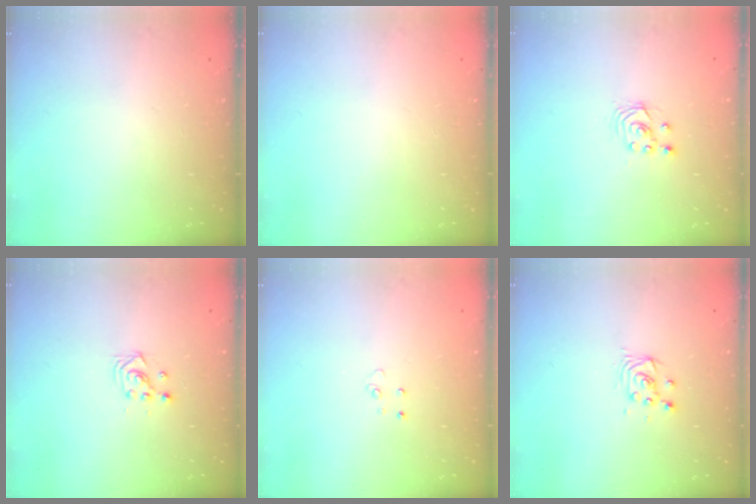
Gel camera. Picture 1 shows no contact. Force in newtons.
{"total": 0.0}
{"total": 1.7, "press": 1.7, "slide": 0.2}
{"total": 3.4, "press": 3.4, "slide": 0.2}
{"total": 2.9, "press": 2.9, "slide": 0.2}
{"total": 3.4, "press": 3.4, "slide": 0.4}